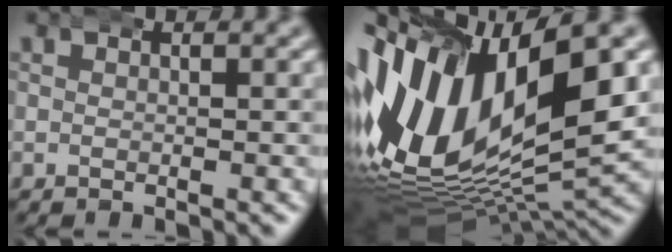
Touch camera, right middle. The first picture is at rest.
{"total": 21.9, "force": [-0.2, 14.2, 16.7], "torque": [-0.322, -0.028, 0.011]}